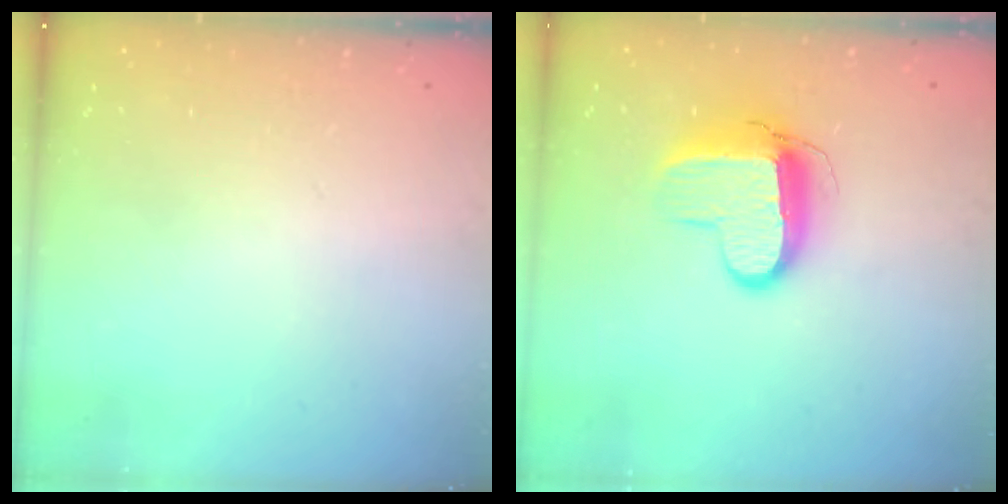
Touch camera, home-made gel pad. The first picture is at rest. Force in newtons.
{"total": 11.1, "press": 11.0, "slide": 0.9}